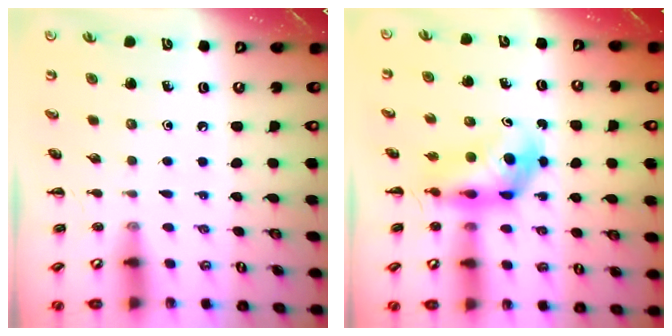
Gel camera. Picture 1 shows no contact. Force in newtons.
{"total": 5.1, "press": 5.0, "slide": 0.9}